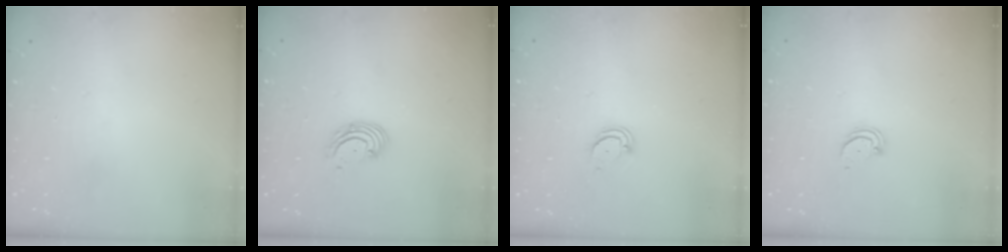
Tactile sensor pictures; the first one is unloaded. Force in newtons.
{"total": 2.9, "press": 2.9, "slide": 0.1}
{"total": 2.1, "press": 2.1, "slide": 0.2}
{"total": 1.4, "press": 1.3, "slide": 0.1}